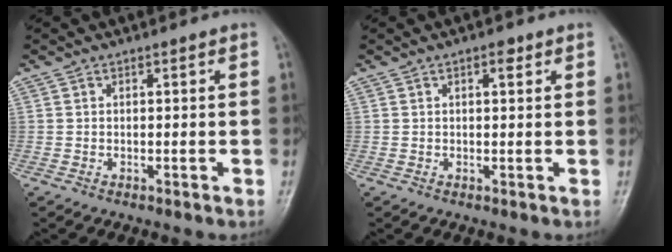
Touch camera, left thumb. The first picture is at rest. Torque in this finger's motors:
{"motor_torque": [-0.05, 0.01, -0.36, -0.17, 0.03]}